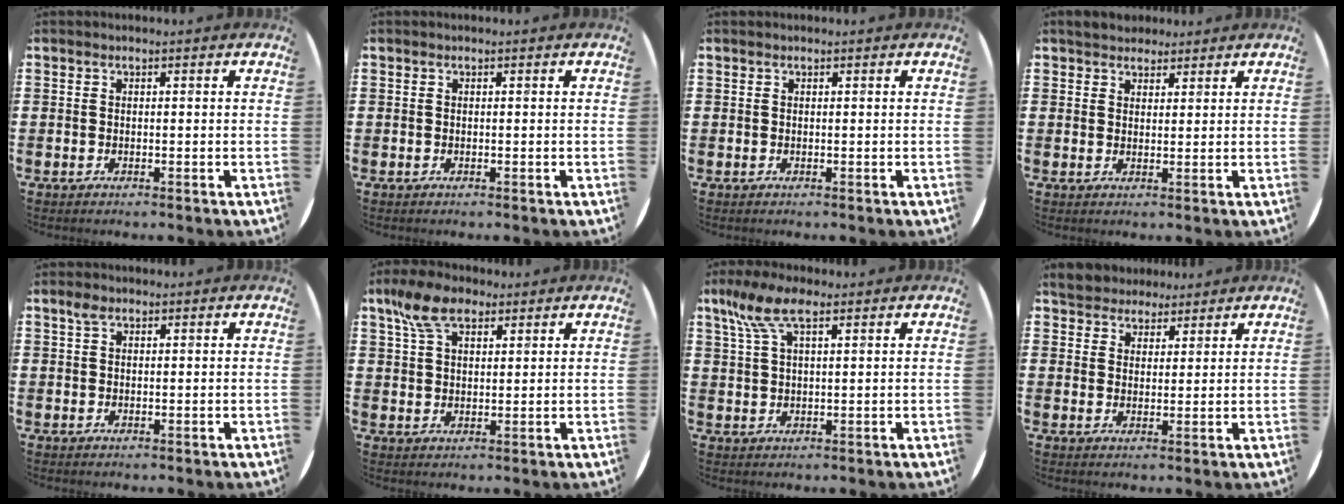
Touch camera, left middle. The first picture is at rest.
{"total": 0.0}
{"total": 0.0}
{"total": 2.7, "force": [2.5, 0.9, 0.0], "torque": [0.005, -0.001, 0.047]}
{"total": 1.5, "force": [0.9, 0.9, 0.8], "torque": [-0.010, 0.002, 0.015]}
{"total": 6.6, "force": [4.3, 3.4, 3.6], "torque": [-0.076, 0.004, 0.079]}
{"total": 6.5, "force": [3.7, 2.3, 4.8], "torque": [-0.105, 0.007, 0.066]}
{"total": 4.9, "force": [4.6, 1.8, 0.4], "torque": [-0.025, -0.003, 0.088]}